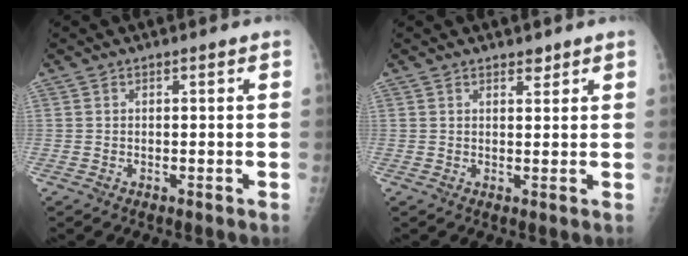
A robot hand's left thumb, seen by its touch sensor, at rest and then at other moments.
{"total": 1.7, "force": [1.4, 0.8, 0.6], "torque": [0.002, -0.009, 0.019]}